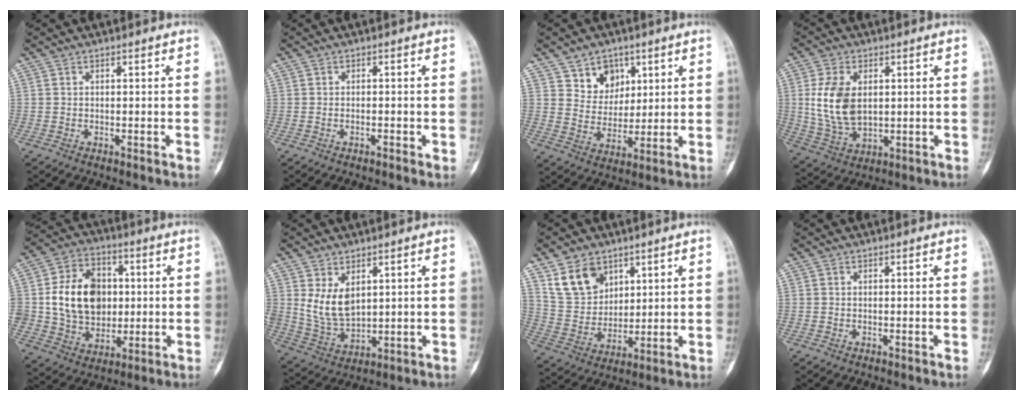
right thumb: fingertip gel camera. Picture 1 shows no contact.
{"total": 1.0, "force": [-0.4, 0.3, 0.8], "torque": [-0.017, 0.005, -0.006]}
{"total": 7.7, "force": [4.3, 6.1, 2.0], "torque": [0.003, -0.026, 0.081]}
{"total": 11.3, "force": [1.6, 7.2, 8.6], "torque": [-0.164, -0.009, 0.043]}
{"total": 16.8, "force": [1.5, 13.0, 10.6], "torque": [-0.148, 0.007, 0.033]}
{"total": 8.3, "force": [3.0, 5.1, 5.9], "torque": [-0.100, -0.023, 0.080]}
{"total": 10.7, "force": [6.2, 7.5, 4.4], "torque": [-0.061, -0.032, 0.132]}
{"total": 0.0}